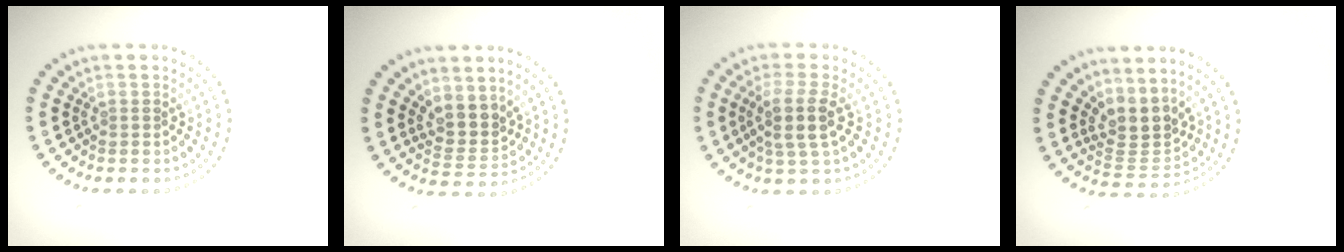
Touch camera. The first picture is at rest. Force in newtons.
{"total": 3.0, "press": 2.4, "slide": 1.8}
{"total": 3.0, "press": 2.6, "slide": 1.6}
{"total": 3.5, "press": 2.5, "slide": 2.3}